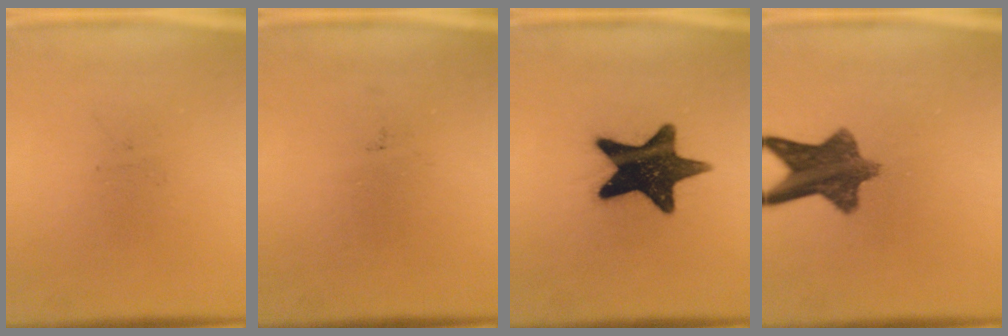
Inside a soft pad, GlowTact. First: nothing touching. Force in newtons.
{"total": 0.0}
{"total": 16.2}
{"total": 9.6}